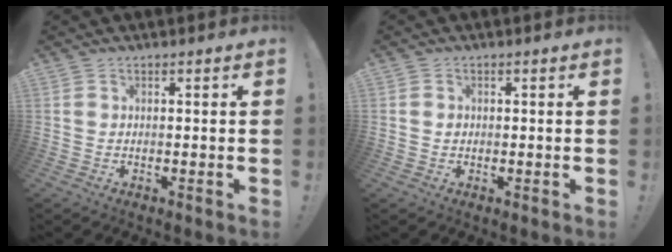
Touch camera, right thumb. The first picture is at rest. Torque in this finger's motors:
{"motor_torque": [-0.10, -0.02, -0.29, 0.19, -0.01]}